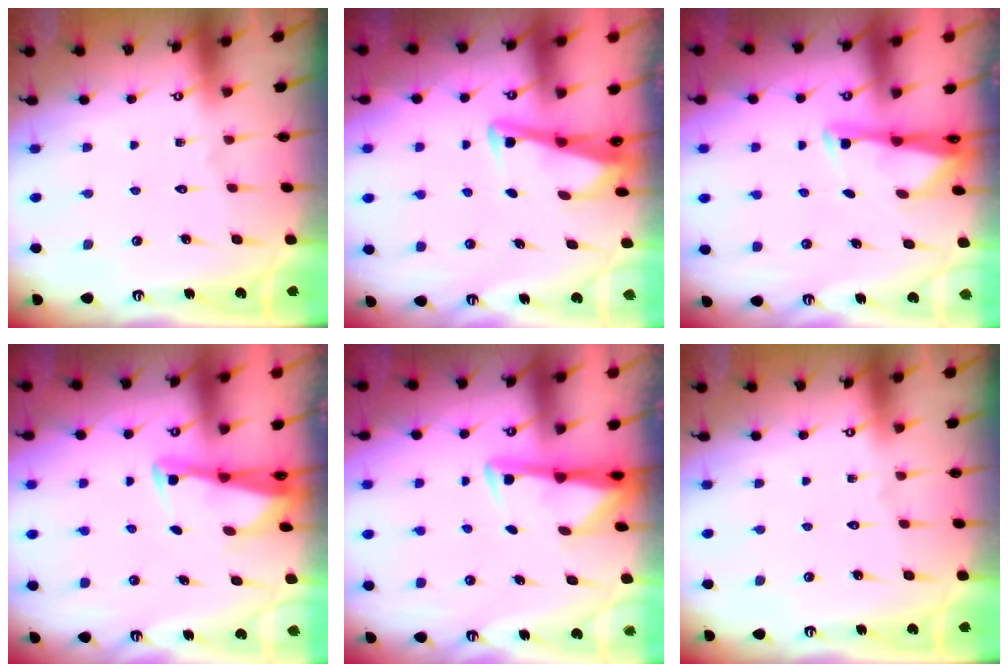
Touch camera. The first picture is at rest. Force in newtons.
{"total": 3.3, "press": 3.3, "slide": 0.3}
{"total": 2.6, "press": 2.6, "slide": 0.4}
{"total": 2.4, "press": 2.3, "slide": 0.5}
{"total": 2.8, "press": 2.7, "slide": 0.5}
{"total": 0.0}